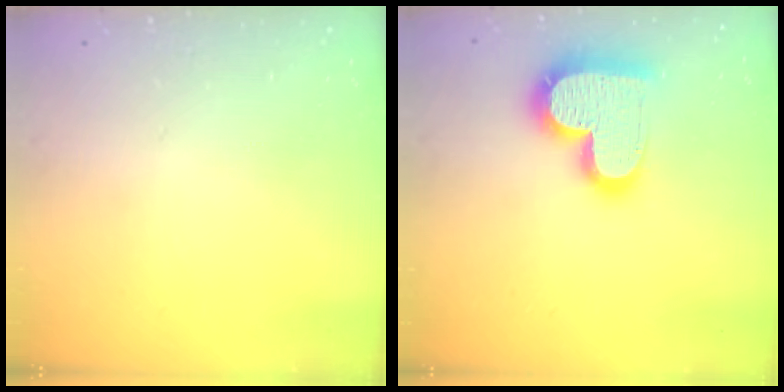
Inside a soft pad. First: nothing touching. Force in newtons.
{"total": 19.5, "press": 19.5, "slide": 1.5}